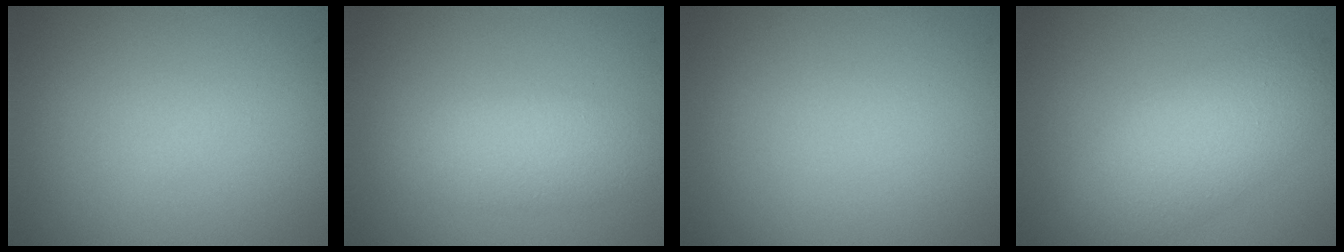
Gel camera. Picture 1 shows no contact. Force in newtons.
{"total": 3.1, "press": 3.1, "slide": 0.1}
{"total": 0.0}
{"total": 4.7, "press": 4.7, "slide": 0.2}